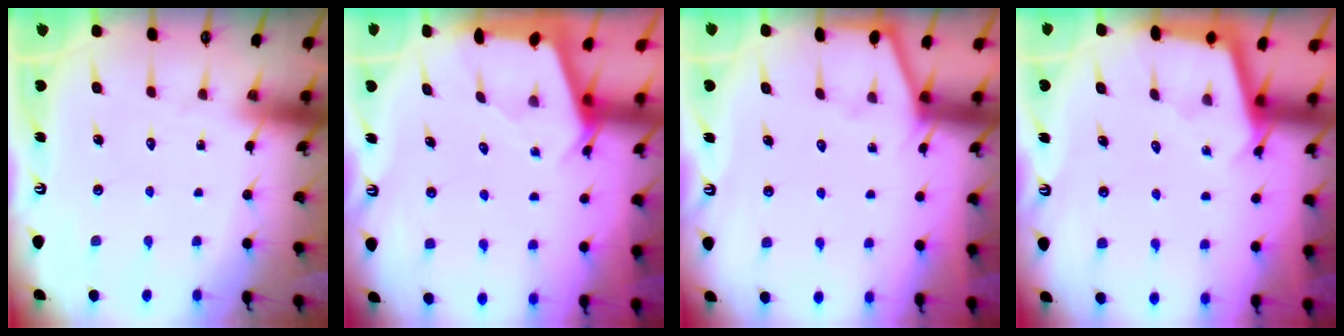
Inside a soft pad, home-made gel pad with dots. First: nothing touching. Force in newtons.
{"total": 2.5, "press": 2.5, "slide": 0.3}
{"total": 2.5, "press": 2.4, "slide": 0.4}
{"total": 2.5, "press": 2.5, "slide": 0.2}